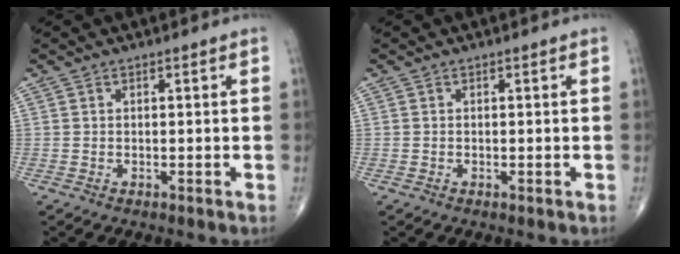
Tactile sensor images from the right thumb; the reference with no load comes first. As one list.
[{"total": 0.0}]